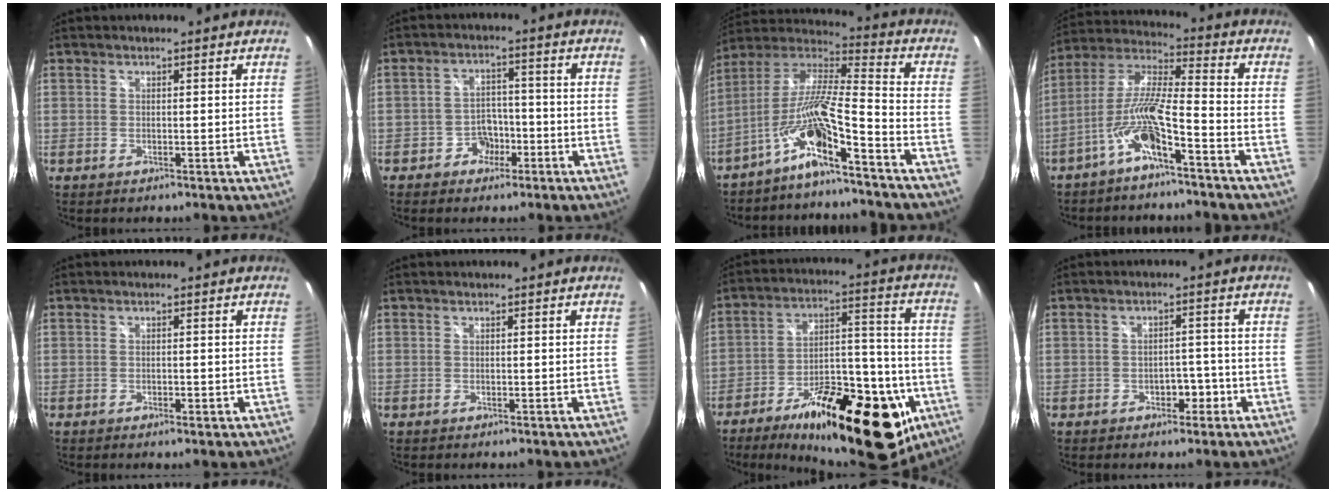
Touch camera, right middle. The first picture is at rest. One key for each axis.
{"total": 5.0, "fx": -2.9, "fy": 3.9, "fz": 1.3, "tx": -0.030, "ty": 0.015, "tz": -0.040}
{"total": 11.4, "fx": -6.8, "fy": 0.0, "fz": 9.2, "tx": -0.167, "ty": 0.001, "tz": -0.131}
{"total": 9.7, "fx": -5.1, "fy": 1.3, "fz": 8.1, "tx": -0.177, "ty": 0.006, "tz": -0.096}
{"total": 1.3, "fx": -0.4, "fy": 0.5, "fz": 1.1, "tx": -0.017, "ty": -0.002, "tz": -0.007}
{"total": 0.0}
{"total": 28.6, "fx": -15.6, "fy": 11.9, "fz": 20.9, "tx": -0.302, "ty": 0.008, "tz": -0.219}
{"total": 2.9, "fx": -1.3, "fy": 2.2, "fz": 1.3, "tx": -0.024, "ty": 0.008, "tz": -0.014}